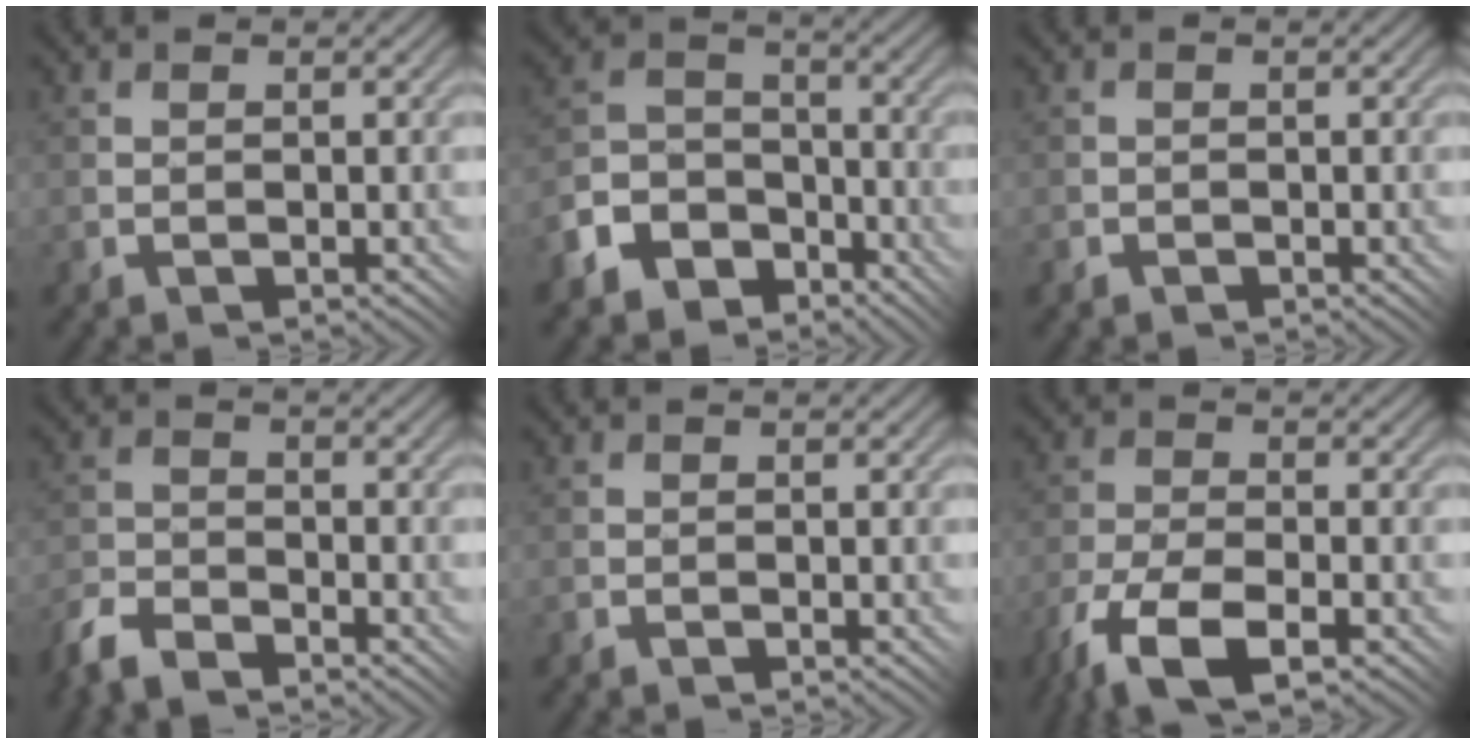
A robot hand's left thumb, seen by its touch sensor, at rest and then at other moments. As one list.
[{"total": 8.7, "force": [-6.0, 5.5, 3.1], "torque": [-0.081, -0.008, -0.120]}, {"total": 1.0, "force": [-0.7, 0.6, 0.1], "torque": [-0.003, -0.002, -0.017]}, {"total": 5.9, "force": [-4.8, 2.3, 2.6], "torque": [-0.056, -0.005, -0.104]}, {"total": 0.6, "force": [-0.6, 0.2, 0.1], "torque": [-0.004, 0.001, -0.014]}, {"total": 8.7, "force": [-5.4, 3.1, 6.0], "torque": [-0.125, -0.008, -0.104]}]